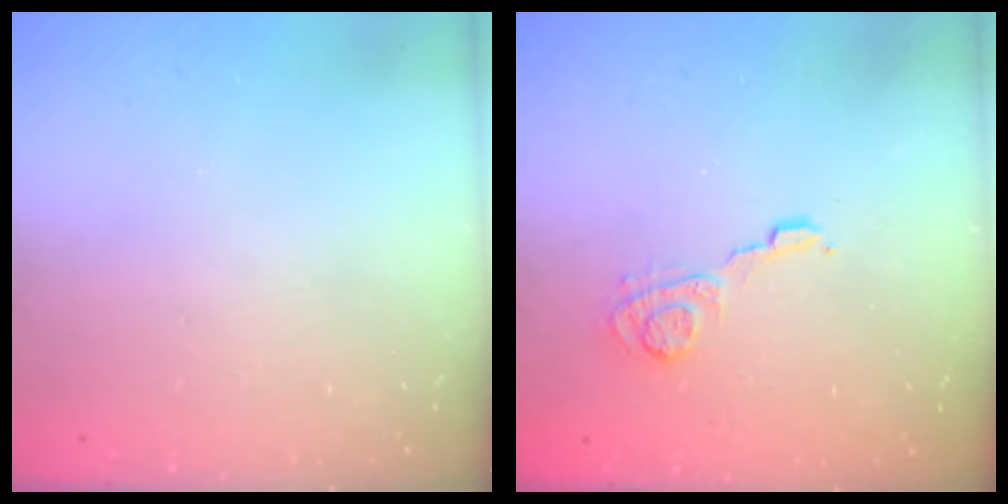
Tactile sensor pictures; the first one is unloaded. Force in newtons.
{"total": 5.3, "press": 5.2, "slide": 0.8}